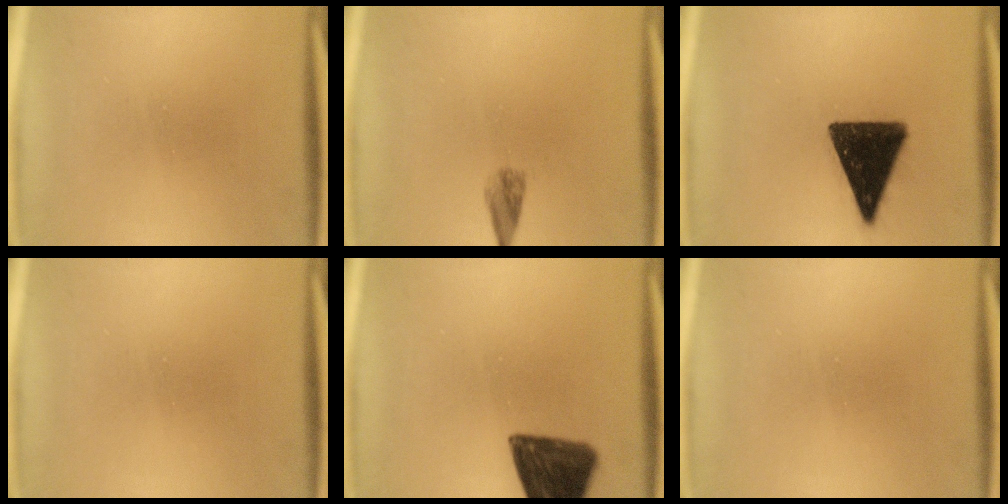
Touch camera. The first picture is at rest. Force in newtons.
{"total": 1.8}
{"total": 14.2}
{"total": 0.0}
{"total": 12.7}
{"total": 0.0}